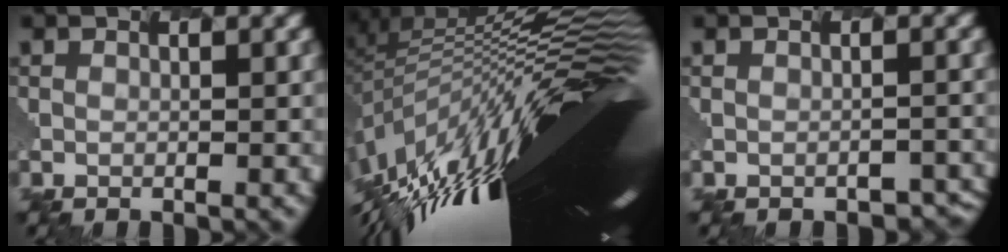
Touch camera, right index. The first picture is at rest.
{"total": 14.8, "force": [-3.7, 4.2, 13.8], "torque": [-0.206, 0.019, -0.070]}
{"total": 2.7, "force": [-2.0, 1.1, 1.5], "torque": [-0.017, -0.004, -0.008]}